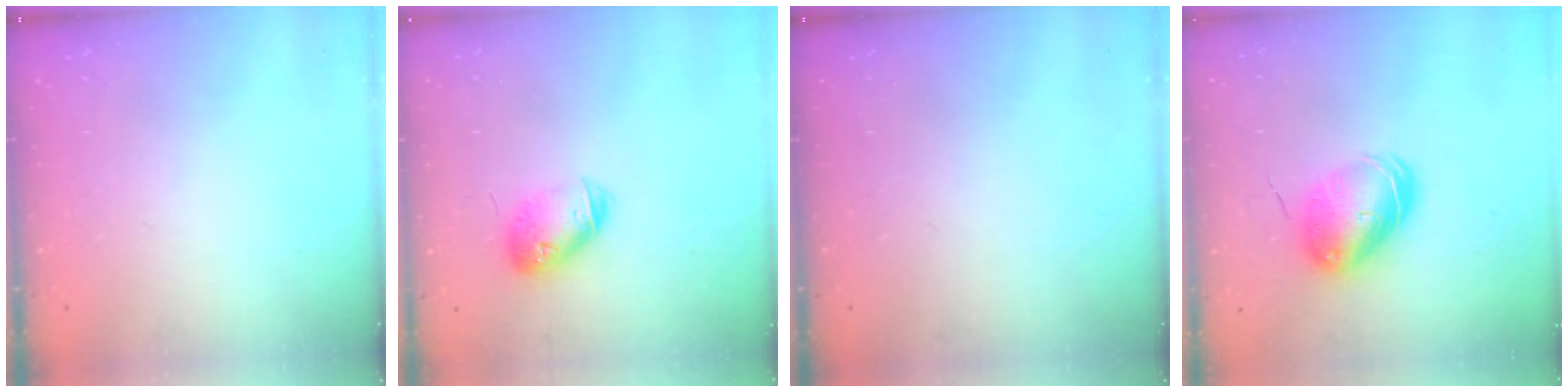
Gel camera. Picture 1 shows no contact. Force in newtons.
{"total": 12.0, "press": 11.8, "slide": 1.9}
{"total": 0.0}
{"total": 9.1, "press": 9.0, "slide": 1.5}